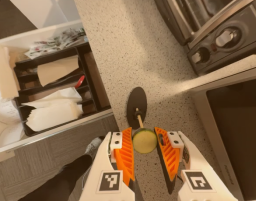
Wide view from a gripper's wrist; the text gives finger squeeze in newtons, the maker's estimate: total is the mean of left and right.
{"total": 10.6, "left": 10.7, "right": 10.4}